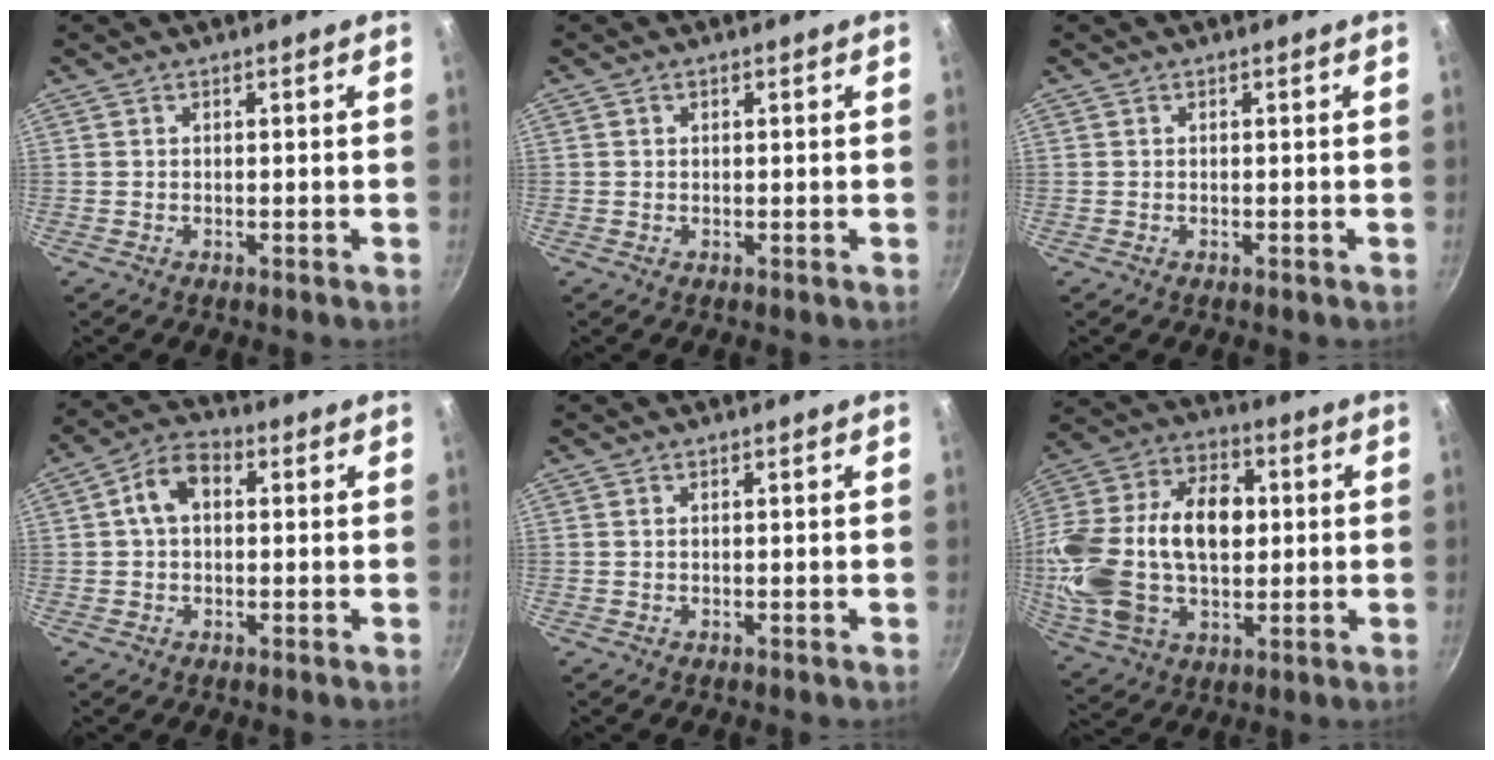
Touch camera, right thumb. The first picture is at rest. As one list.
[{"total": 0.6, "force": [0.2, 0.5, 0.2], "torque": [-0.002, 0.004, 0.003]}, {"total": 0.0}, {"total": 7.3, "force": [1.1, 4.9, 5.2], "torque": [-0.080, 0.022, 0.007]}, {"total": 0.0}, {"total": 25.5, "force": [1.0, 16.4, 19.5], "torque": [-0.353, 0.028, 0.019]}]